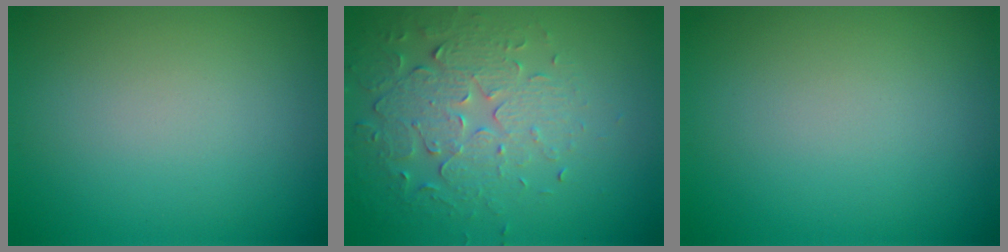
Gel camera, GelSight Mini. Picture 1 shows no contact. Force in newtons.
{"total": 4.4, "press": 3.5, "slide": 2.7}
{"total": 0.0}